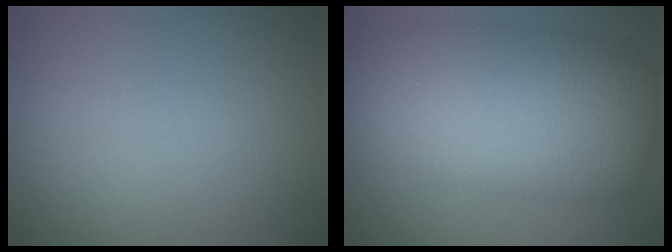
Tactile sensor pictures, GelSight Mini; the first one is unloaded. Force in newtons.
{"total": 11.0, "press": 11.0, "slide": 0.1}